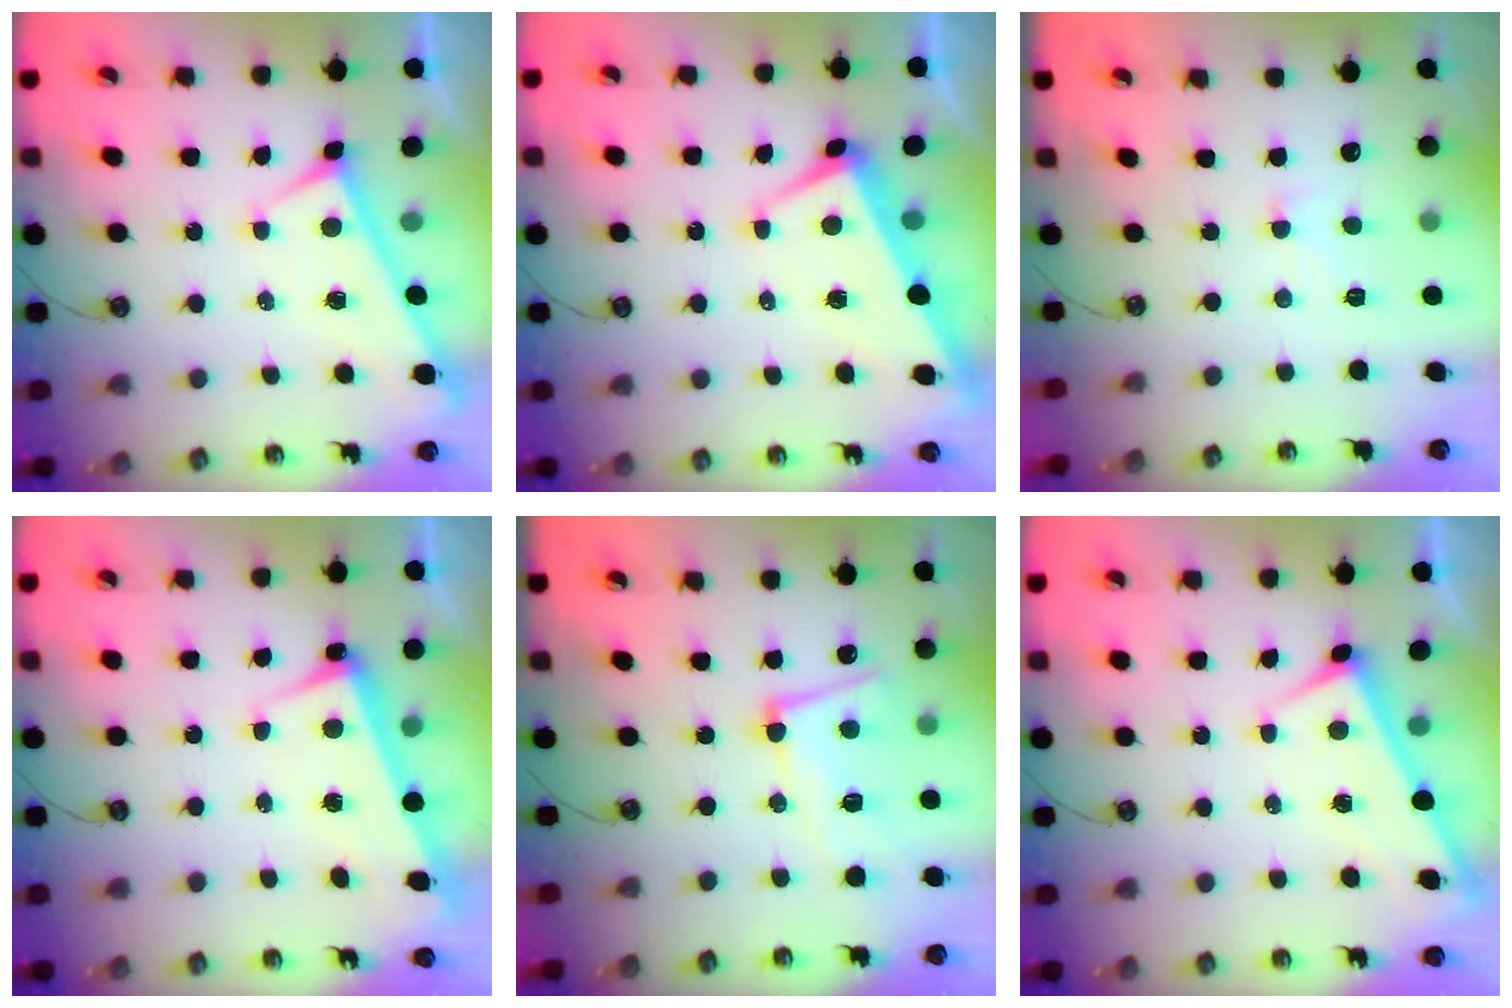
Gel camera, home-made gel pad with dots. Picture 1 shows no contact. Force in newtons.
{"total": 1.2, "press": 0.6, "slide": 1.0}
{"total": 1.8, "press": 1.7, "slide": 0.3}
{"total": 2.2, "press": 2.0, "slide": 1.0}
{"total": 11.4, "press": 11.3, "slide": 1.9}
{"total": 1.9, "press": 1.9, "slide": 0.2}